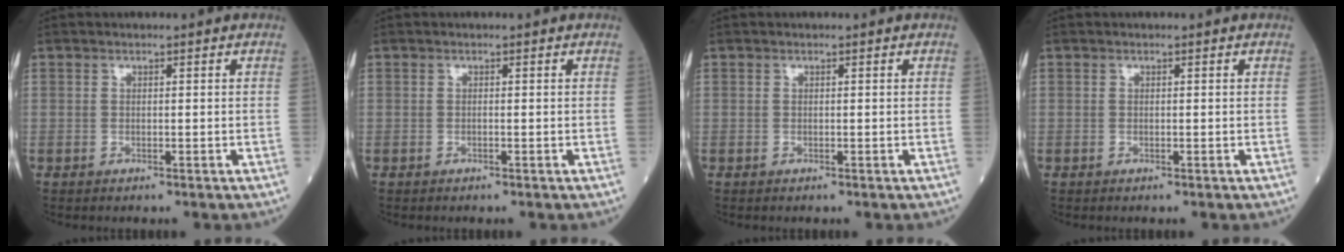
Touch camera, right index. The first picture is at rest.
{"total": 0.0}
{"total": 0.0}
{"total": 0.0}